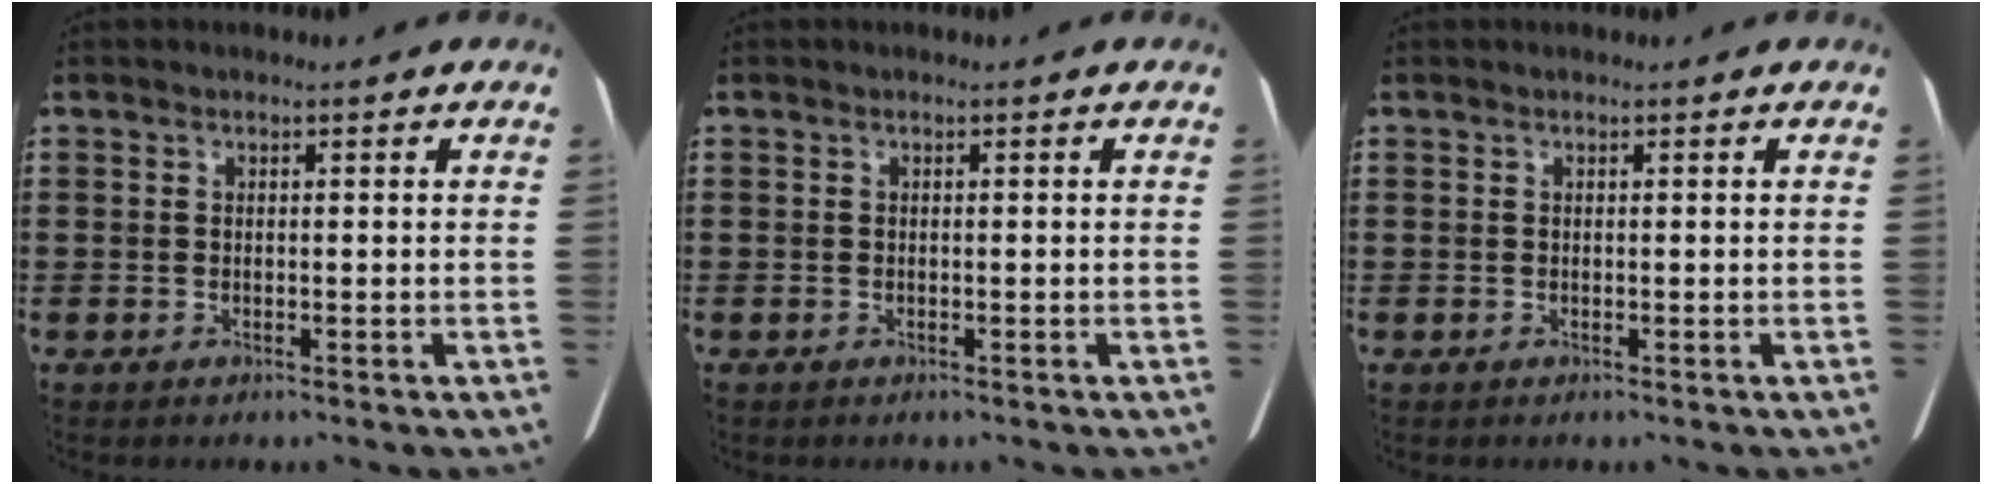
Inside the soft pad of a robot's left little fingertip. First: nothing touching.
{"total": 0.0}
{"total": 0.0}